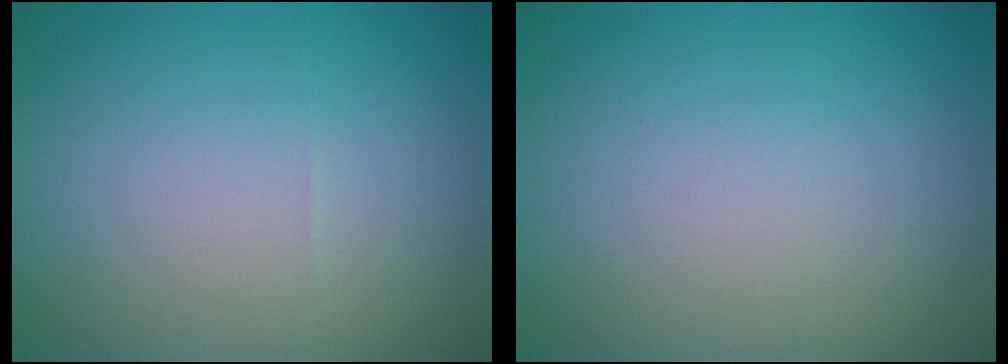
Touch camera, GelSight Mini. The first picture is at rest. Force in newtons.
{"total": 0.0}